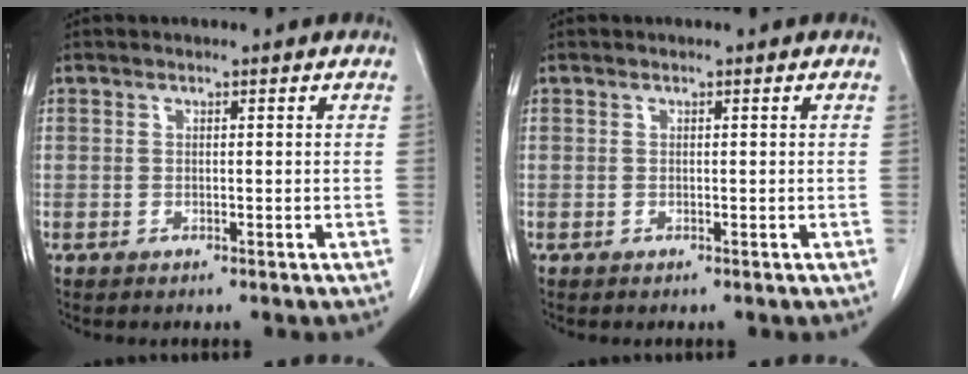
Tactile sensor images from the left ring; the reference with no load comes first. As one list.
[{"total": 0.0}]